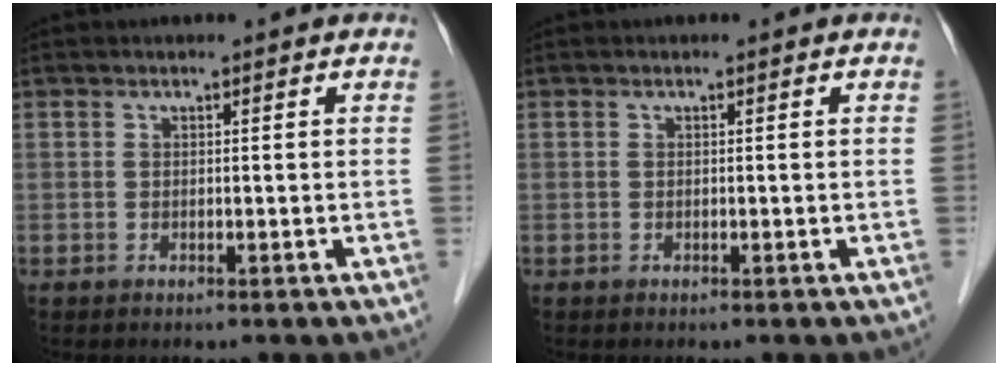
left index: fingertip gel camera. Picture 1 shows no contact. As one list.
[{"total": 0.0}]